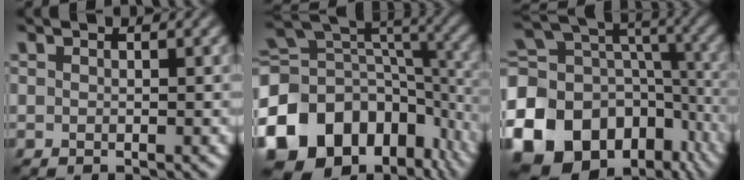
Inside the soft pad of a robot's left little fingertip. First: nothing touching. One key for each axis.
{"total": 15.0, "fx": -7.1, "fy": 10.7, "fz": 7.7, "tx": -0.188, "ty": -0.010, "tz": -0.116}
{"total": 20.1, "fx": -9.2, "fy": 15.5, "fz": 8.9, "tx": -0.198, "ty": -0.042, "tz": -0.130}